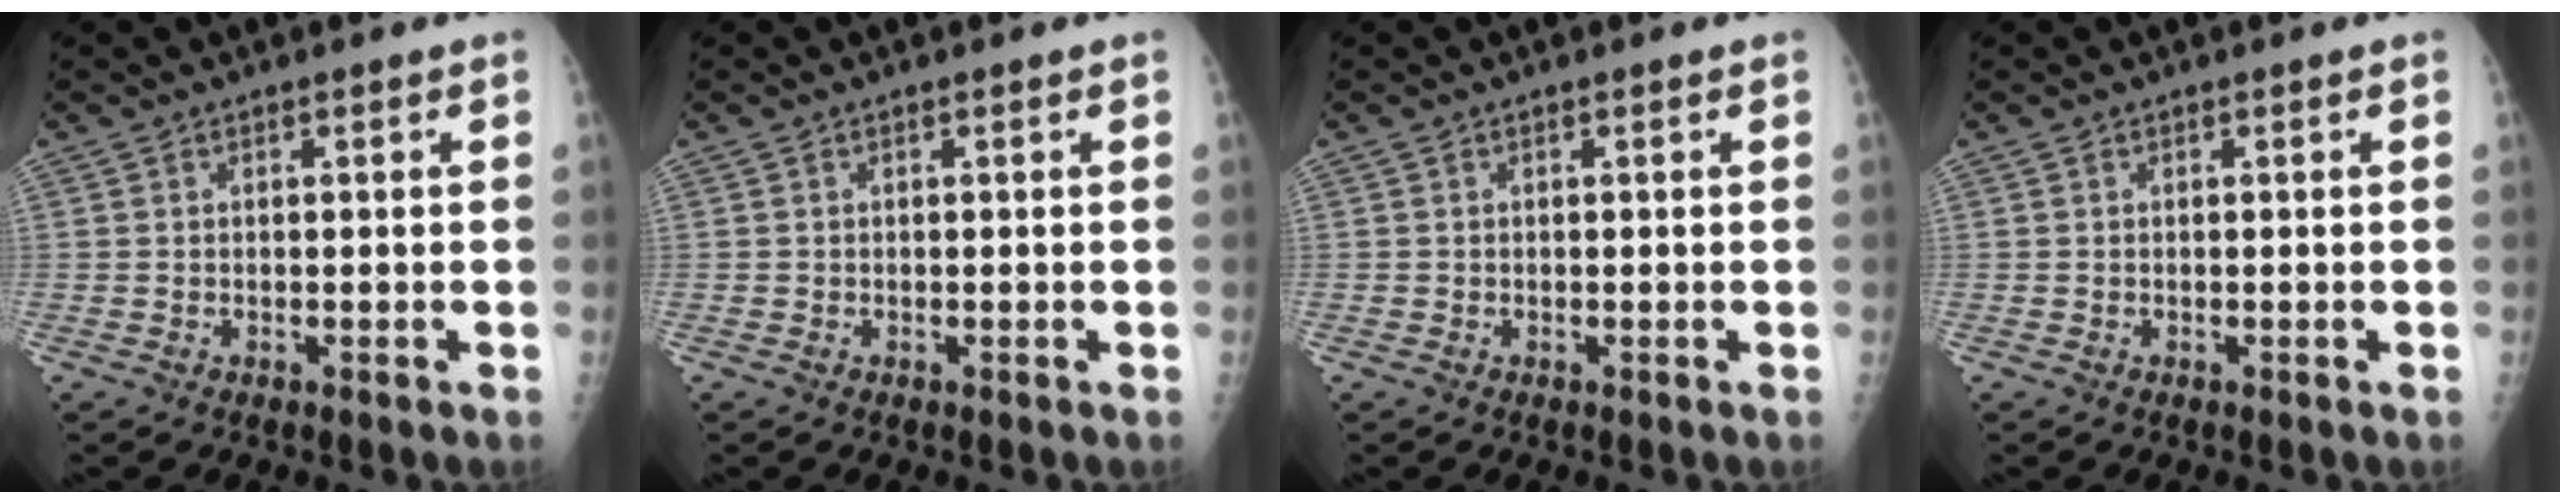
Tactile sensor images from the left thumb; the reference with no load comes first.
{"total": 0.0}
{"total": 0.0}
{"total": 0.0}